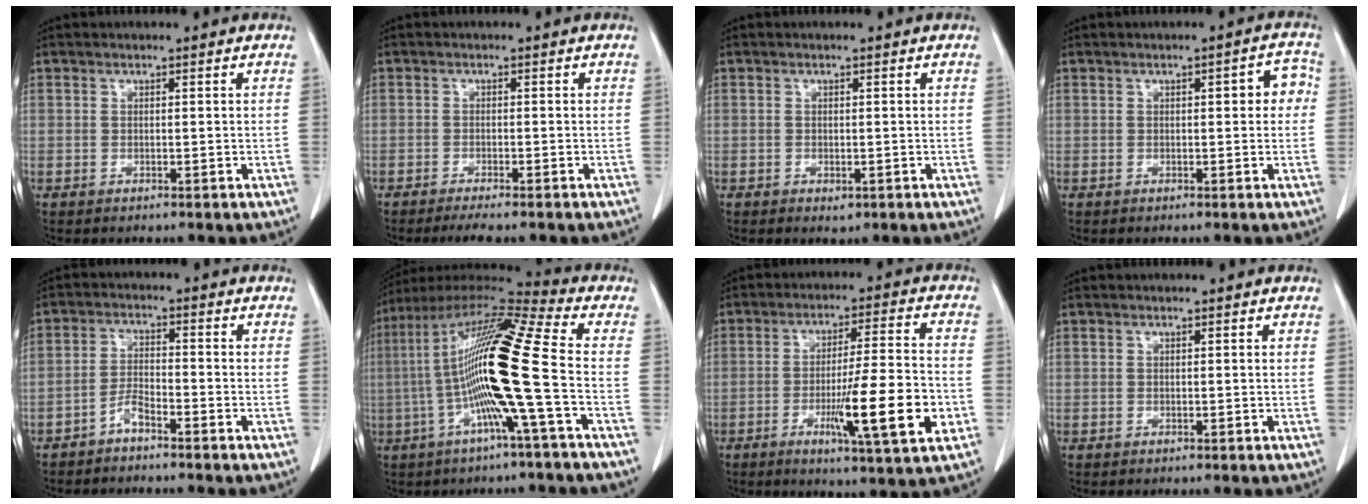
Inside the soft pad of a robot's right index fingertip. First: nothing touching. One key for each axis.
{"total": 4.2, "fx": -3.5, "fy": 0.1, "fz": 2.2, "tx": -0.027, "ty": -0.007, "tz": -0.052}
{"total": 1.1, "fx": -0.5, "fy": 0.6, "fz": 0.7, "tx": -0.009, "ty": -0.002, "tz": -0.002}
{"total": 3.8, "fx": 0.4, "fy": 1.4, "fz": 3.5, "tx": -0.032, "ty": 0.016, "tz": 0.001}
{"total": 3.0, "fx": -2.5, "fy": 0.5, "fz": 1.5, "tx": -0.031, "ty": 0.004, "tz": -0.051}
{"total": 18.3, "fx": -2.6, "fy": -0.5, "fz": 18.1, "tx": -0.343, "ty": 0.010, "tz": -0.065}
{"total": 14.0, "fx": -4.3, "fy": 0.6, "fz": 13.3, "tx": -0.210, "ty": -0.015, "tz": -0.069}
{"total": 0.0}